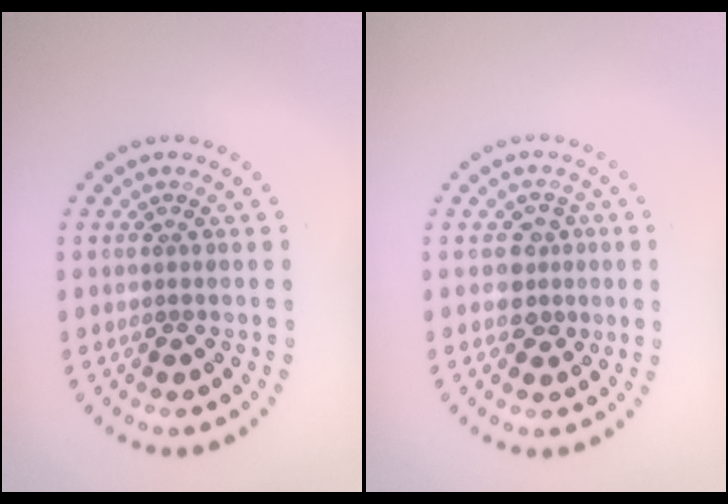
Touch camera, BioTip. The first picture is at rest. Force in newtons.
{"total": 2.2, "press": 2.1, "slide": 0.8}